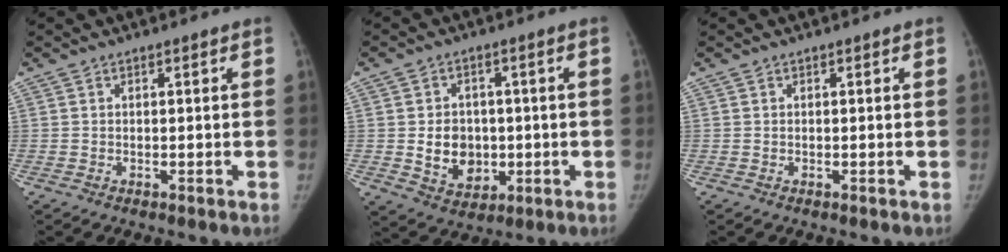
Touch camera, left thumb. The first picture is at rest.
{"total": 8.6, "force": [-0.6, 7.0, 4.9], "torque": [-0.045, -0.001, 0.004]}
{"total": 0.0}